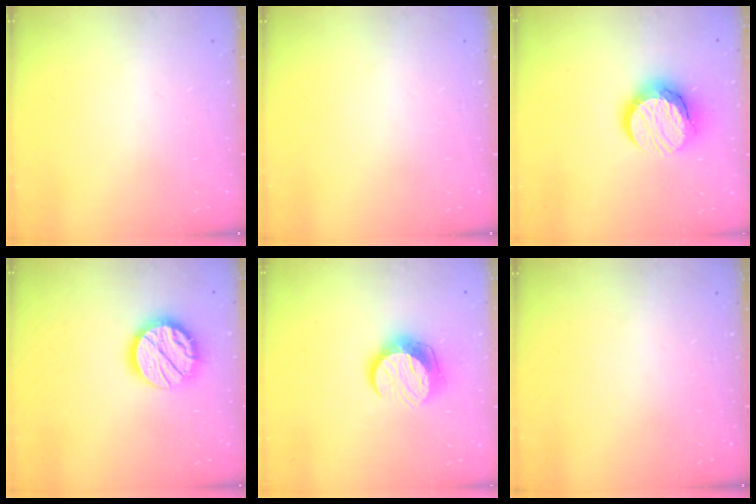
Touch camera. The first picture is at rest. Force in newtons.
{"total": 0.0}
{"total": 12.3, "press": 12.2, "slide": 1.0}
{"total": 15.1, "press": 15.0, "slide": 1.3}
{"total": 11.4, "press": 11.4, "slide": 0.6}
{"total": 0.0}